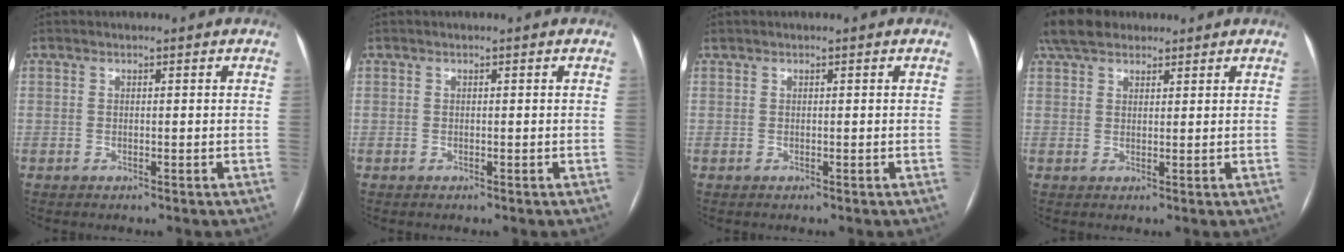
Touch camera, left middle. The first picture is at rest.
{"total": 0.0}
{"total": 0.0}
{"total": 7.2, "force": [5.6, 3.5, 2.8], "torque": [-0.065, 0.032, 0.107]}